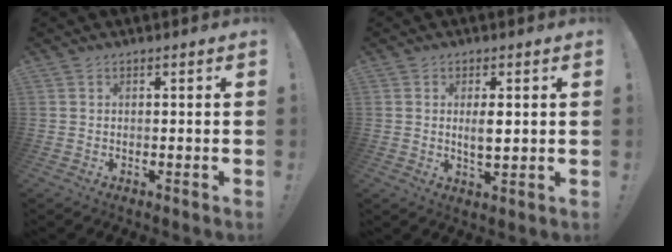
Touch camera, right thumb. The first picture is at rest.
{"total": 4.3, "force": [0.9, 1.5, 3.9], "torque": [-0.060, -0.013, 0.010]}